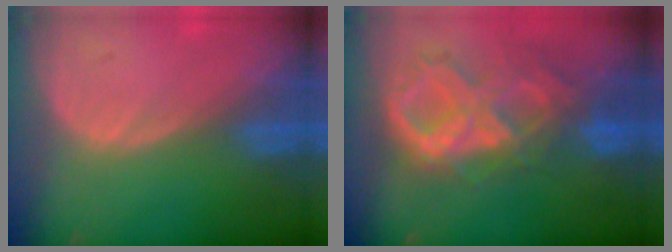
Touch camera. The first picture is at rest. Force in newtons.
{"total": 10.6, "press": 9.0, "slide": 5.6}